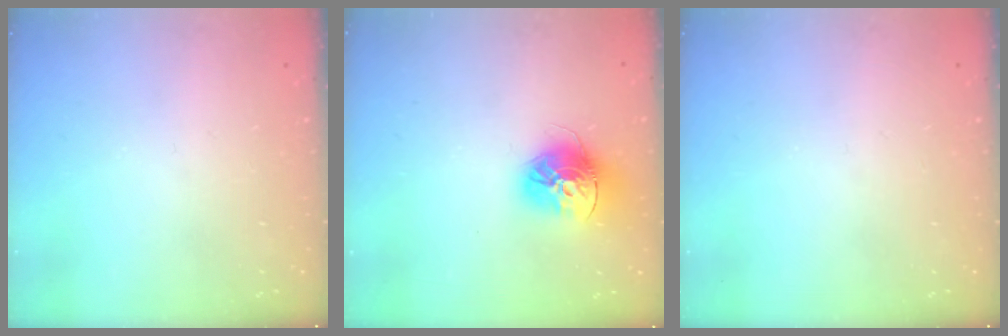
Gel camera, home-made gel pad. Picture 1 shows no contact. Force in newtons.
{"total": 15.1, "press": 15.0, "slide": 1.5}
{"total": 0.0}